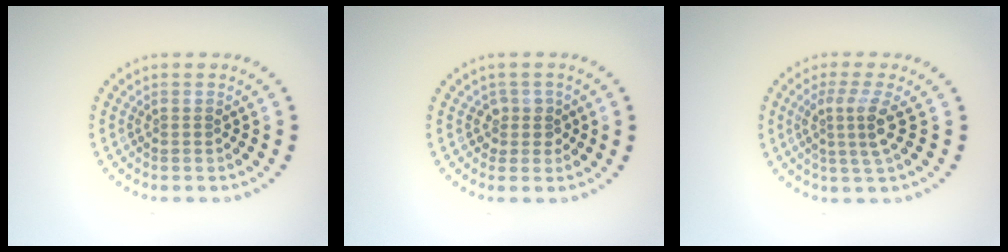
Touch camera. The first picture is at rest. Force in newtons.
{"total": 1.6, "press": 1.3, "slide": 1.0}
{"total": 3.0, "press": 2.2, "slide": 2.1}